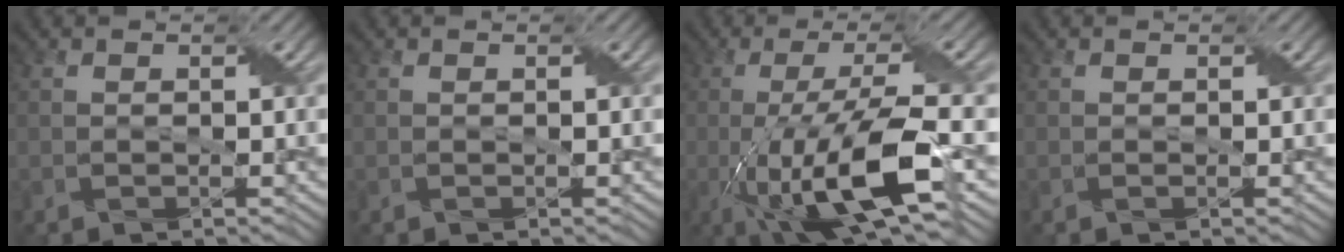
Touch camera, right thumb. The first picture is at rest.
{"total": 0.0}
{"total": 14.7, "force": [-4.9, 4.3, 13.1], "torque": [-0.249, -0.008, -0.090]}
{"total": 0.0}